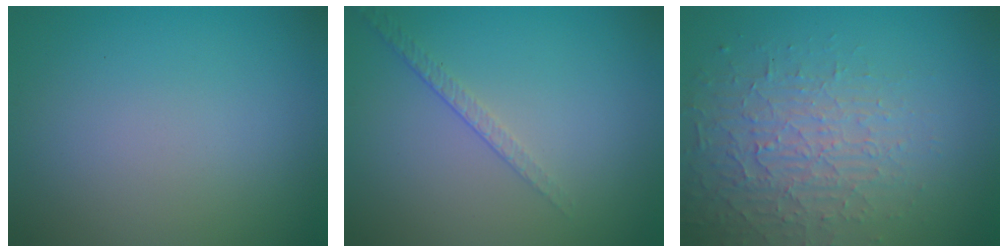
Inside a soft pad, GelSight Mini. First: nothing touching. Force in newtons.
{"total": 1.4, "press": 0.8, "slide": 1.1}
{"total": 3.7, "press": 3.4, "slide": 1.3}